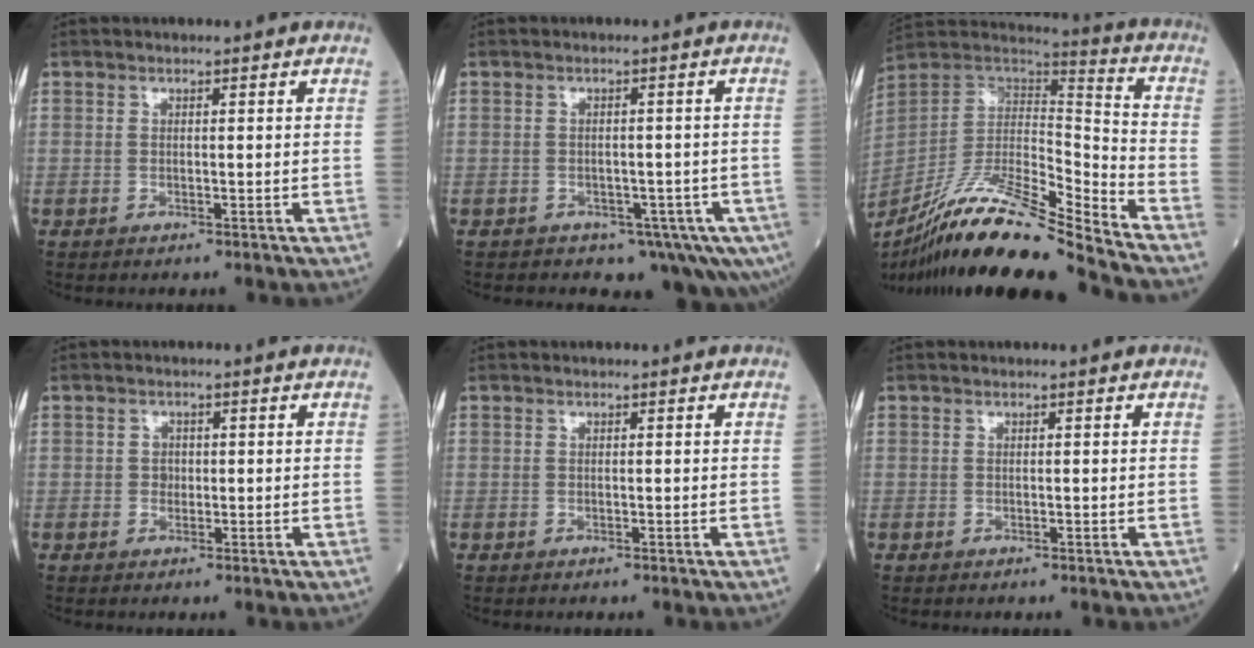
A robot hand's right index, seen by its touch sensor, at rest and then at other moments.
{"total": 7.9, "force": [-5.0, 5.0, 3.3], "torque": [-0.022, 0.005, -0.064]}
{"total": 20.8, "force": [-17.1, 0.3, 11.8], "torque": [-0.249, -0.009, -0.320]}
{"total": 1.4, "force": [0.0, 1.2, 0.7], "torque": [-0.009, 0.002, 0.000]}
{"total": 0.0}
{"total": 0.0}